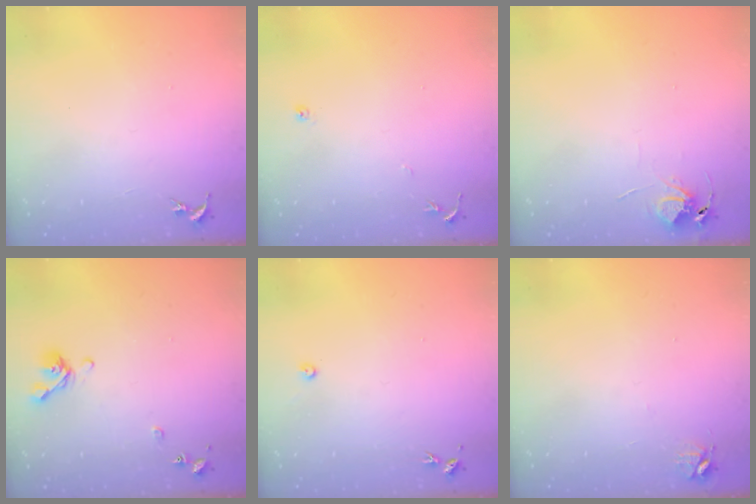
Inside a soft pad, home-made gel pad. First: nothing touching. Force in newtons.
{"total": 4.6, "press": 4.6, "slide": 0.5}
{"total": 5.7, "press": 5.7, "slide": 0.3}
{"total": 8.6, "press": 8.4, "slide": 1.4}
{"total": 2.4, "press": 2.4, "slide": 0.3}
{"total": 4.7, "press": 4.7, "slide": 0.6}